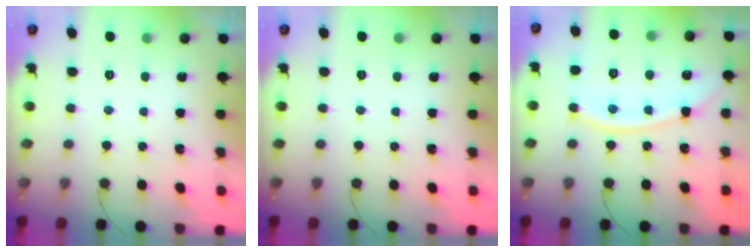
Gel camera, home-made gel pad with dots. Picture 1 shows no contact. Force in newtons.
{"total": 0.0}
{"total": 12.2, "press": 12.1, "slide": 1.5}